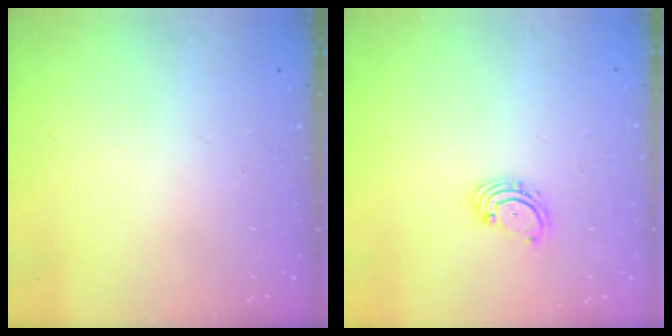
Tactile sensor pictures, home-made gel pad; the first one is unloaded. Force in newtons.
{"total": 1.8, "press": 1.7, "slide": 0.7}